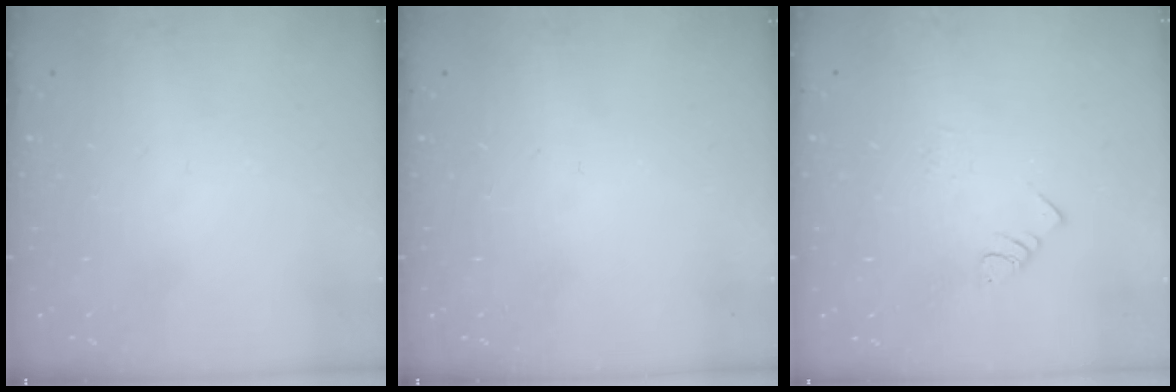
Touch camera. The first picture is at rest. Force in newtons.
{"total": 0.0}
{"total": 2.6, "press": 2.6, "slide": 0.3}